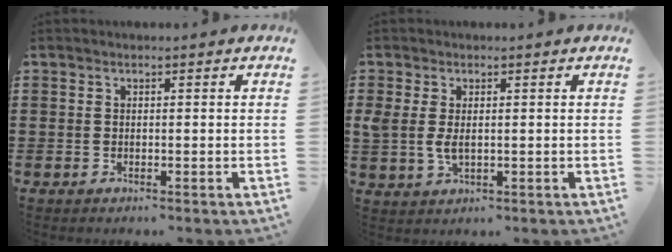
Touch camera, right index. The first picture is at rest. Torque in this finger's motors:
{"motor_torque": [1.66, 0.48, 0.27, 0.06]}